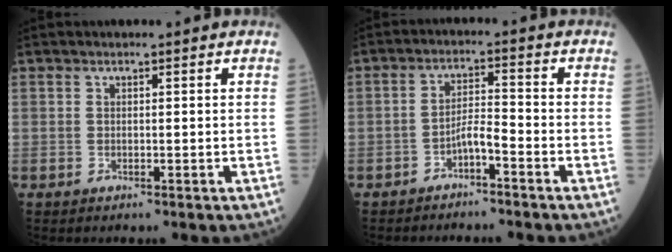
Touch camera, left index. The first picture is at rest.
{"total": 3.4, "force": [-2.4, 0.3, 2.5], "torque": [-0.045, 0.005, -0.045]}